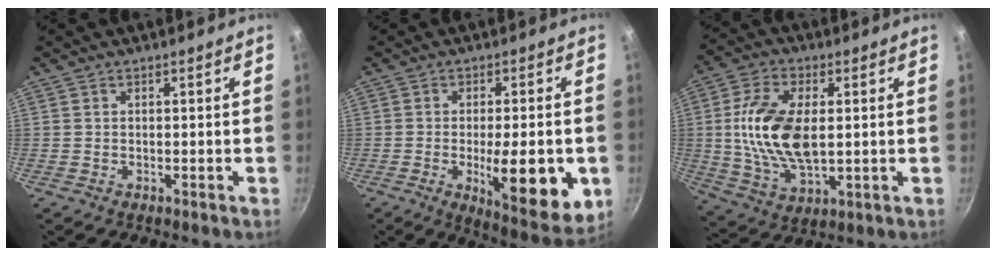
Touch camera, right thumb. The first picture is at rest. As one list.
[{"total": 15.7, "force": [-3.6, 5.0, 14.4], "torque": [-0.177, -0.008, -0.044]}, {"total": 15.6, "force": [1.3, 8.4, 13.1], "torque": [-0.245, 0.002, 0.026]}]